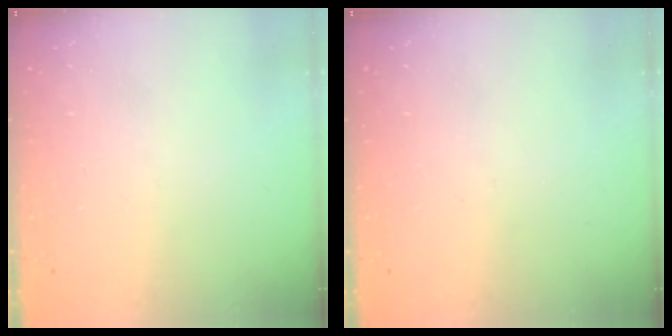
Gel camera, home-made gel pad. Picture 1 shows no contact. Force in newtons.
{"total": 0.0}